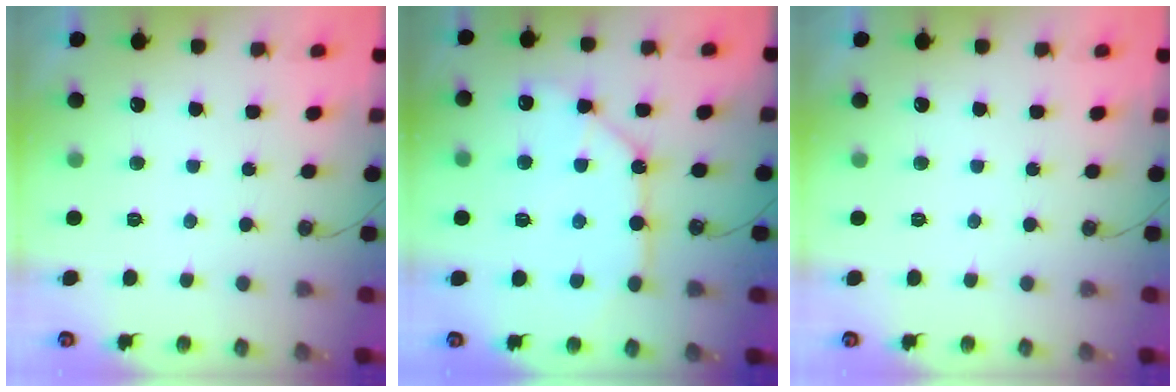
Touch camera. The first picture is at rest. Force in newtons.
{"total": 10.2, "press": 10.1, "slide": 1.4}
{"total": 0.0}